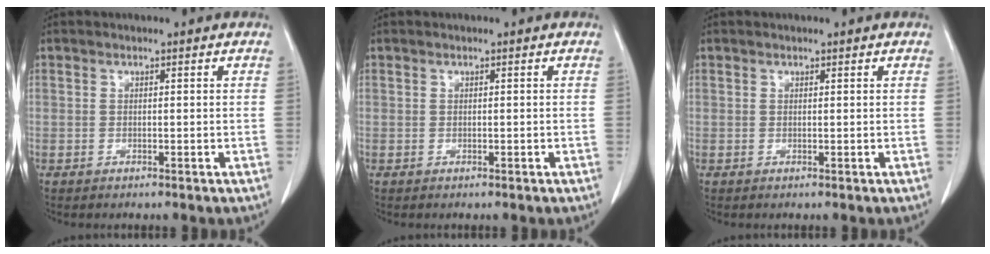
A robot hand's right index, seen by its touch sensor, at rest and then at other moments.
{"total": 0.0}
{"total": 0.0}